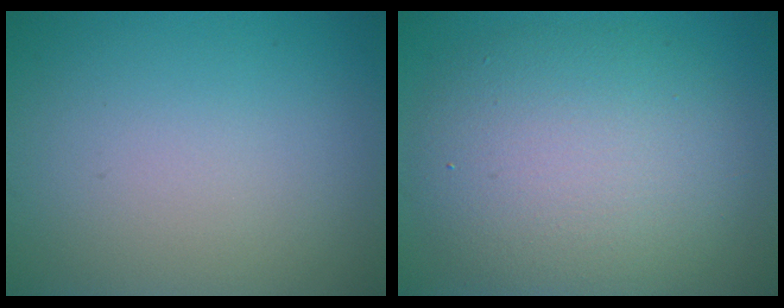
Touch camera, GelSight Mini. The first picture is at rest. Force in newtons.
{"total": 8.5, "press": 8.5, "slide": 0.3}